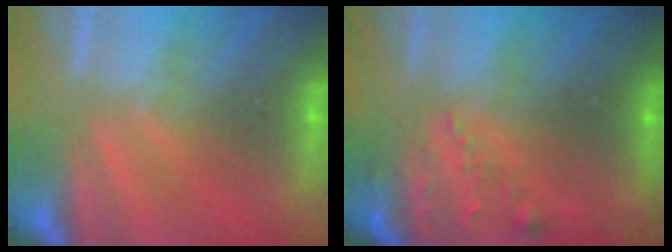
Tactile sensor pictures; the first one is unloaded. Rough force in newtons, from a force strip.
{"total": 7.5}